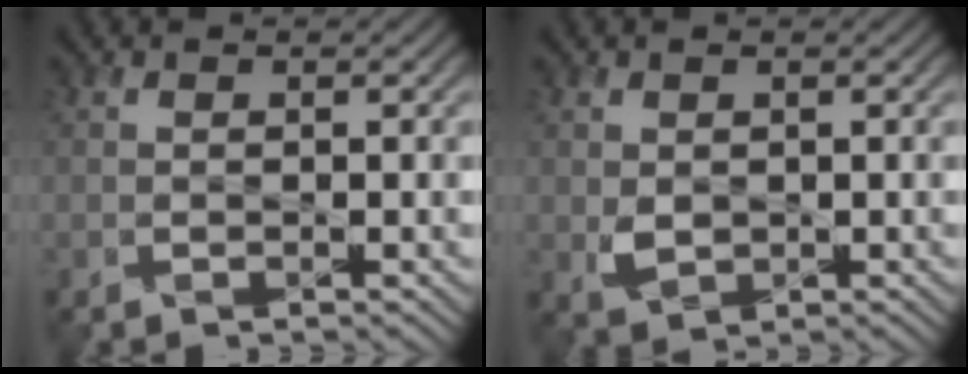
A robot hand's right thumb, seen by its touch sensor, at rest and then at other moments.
{"total": 2.0, "force": [0.3, 1.6, 1.2], "torque": [-0.029, -0.006, 0.013]}